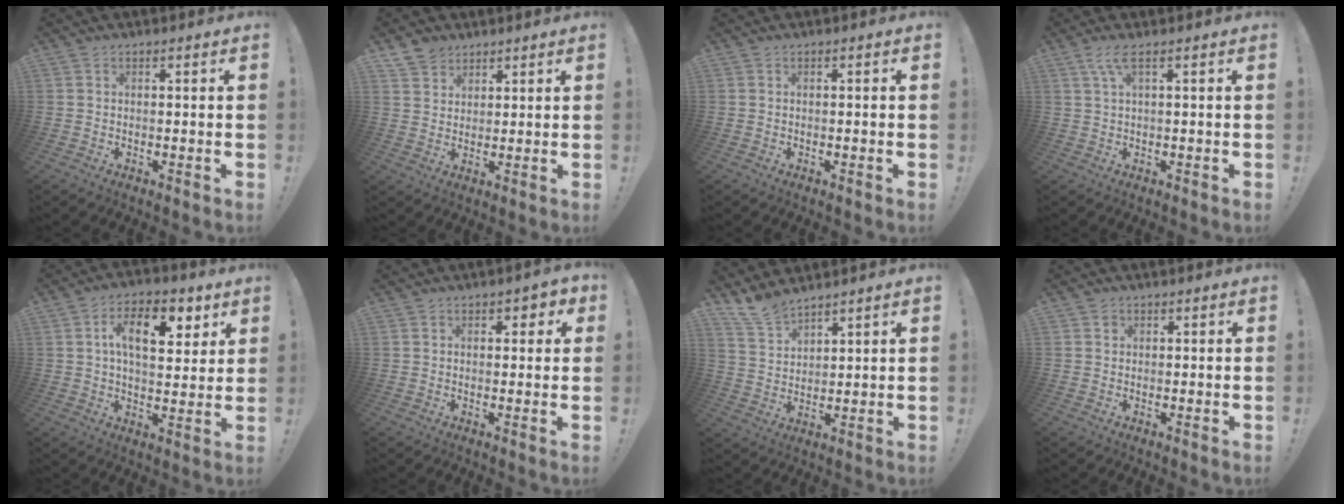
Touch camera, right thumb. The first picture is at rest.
{"total": 5.0, "force": [3.9, 3.1, 0.4], "torque": [-0.006, -0.024, 0.075]}
{"total": 0.6, "force": [-0.4, -0.2, 0.4], "torque": [-0.015, 0.002, -0.007]}
{"total": 3.5, "force": [1.4, 0.3, 3.2], "torque": [-0.067, 0.001, 0.025]}
{"total": 12.7, "force": [4.8, 6.5, 9.8], "torque": [-0.151, -0.002, 0.079]}
{"total": 2.5, "force": [0.8, 1.6, 1.7], "torque": [-0.007, -0.004, 0.008]}
{"total": 6.7, "force": [6.2, 1.4, 2.2], "torque": [-0.056, -0.035, 0.119]}
{"total": 0.9, "force": [0.4, 0.8, 0.1], "torque": [-0.002, 0.001, 0.008]}